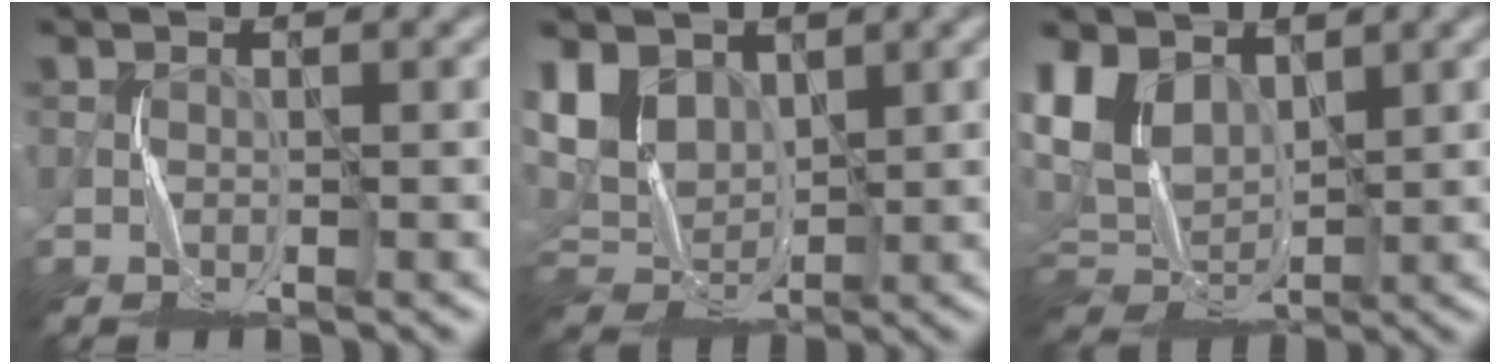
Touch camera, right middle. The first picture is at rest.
{"total": 6.5, "force": [2.2, 4.7, 4.0], "torque": [-0.098, 0.001, 0.040]}
{"total": 5.7, "force": [2.0, 4.1, 3.4], "torque": [-0.087, -0.006, 0.038]}